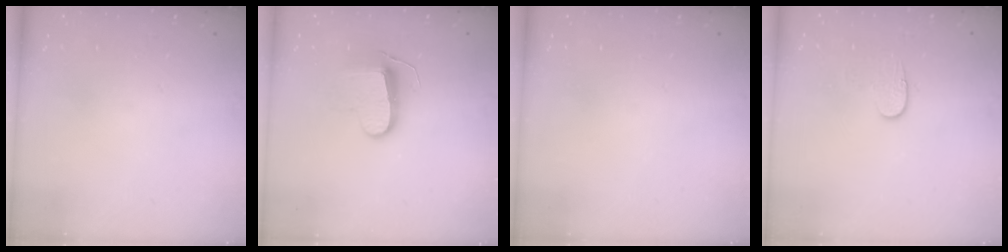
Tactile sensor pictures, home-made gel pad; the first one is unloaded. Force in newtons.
{"total": 9.7, "press": 9.7, "slide": 0.2}
{"total": 0.0}
{"total": 6.8, "press": 6.8, "slide": 0.6}